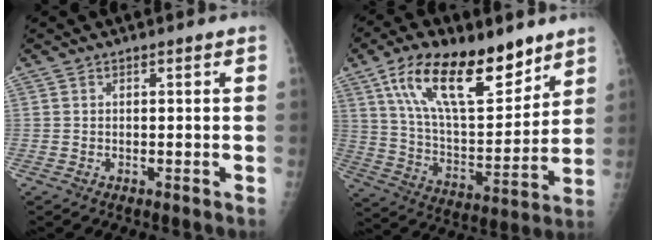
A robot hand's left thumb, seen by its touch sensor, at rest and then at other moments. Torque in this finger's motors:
{"motor_torque": [0.59, 0.57, 1.55, -1.23, 0.18]}